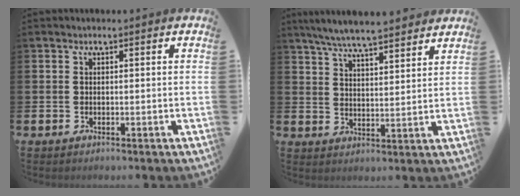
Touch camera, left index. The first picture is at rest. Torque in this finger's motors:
{"motor_torque": [0.19, -0.56, 1.05, 0.21]}